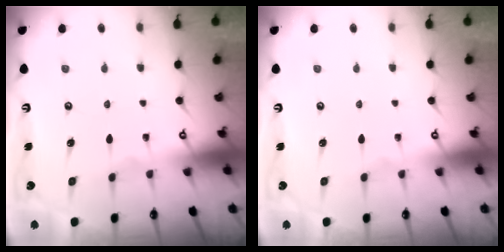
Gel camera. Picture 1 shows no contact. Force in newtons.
{"total": 0.0}